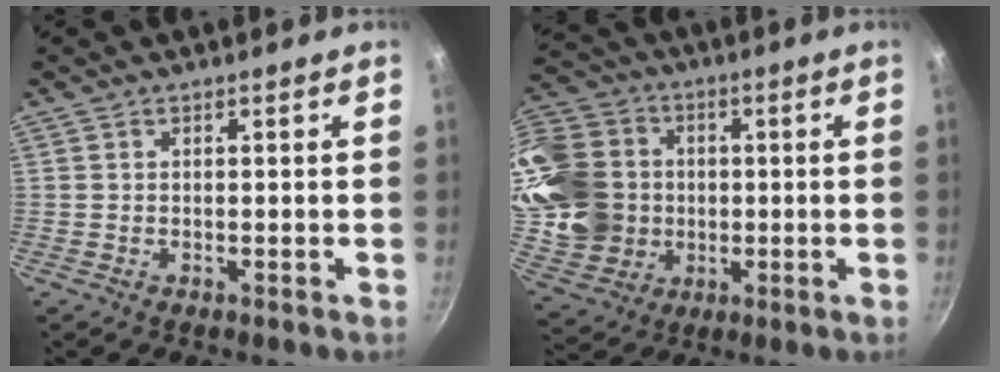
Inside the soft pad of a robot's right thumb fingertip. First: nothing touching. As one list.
[{"total": 22.8, "force": [1.0, 19.5, 11.8], "torque": [-0.241, 0.024, 0.033]}]